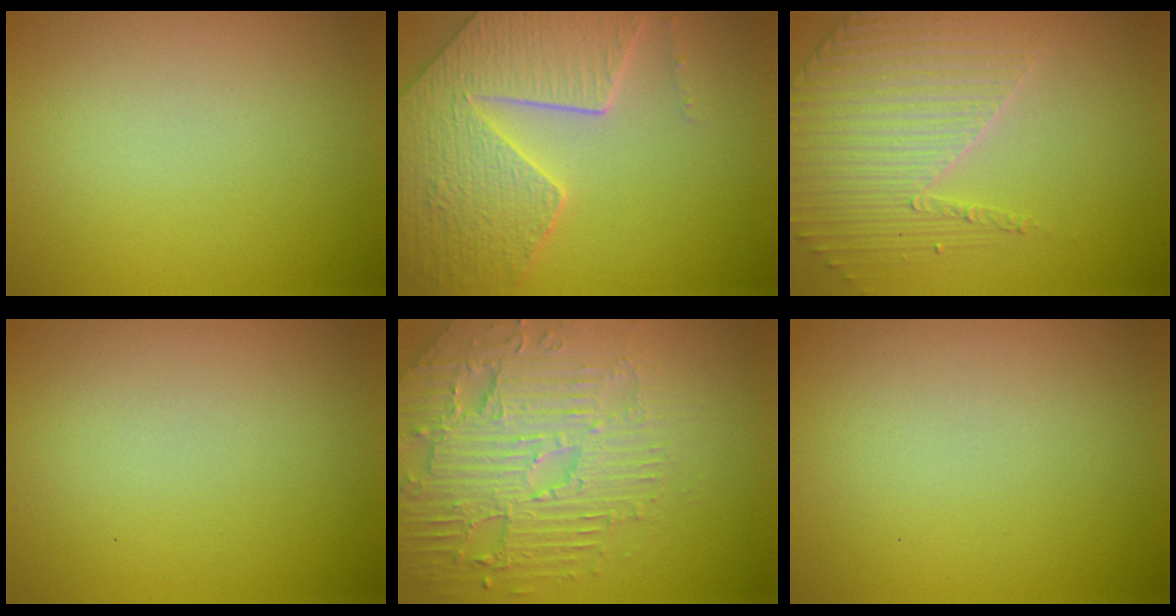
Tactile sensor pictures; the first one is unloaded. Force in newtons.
{"total": 8.5, "press": 6.1, "slide": 5.9}
{"total": 3.7, "press": 3.7, "slide": 0.7}
{"total": 0.0}
{"total": 7.1, "press": 5.4, "slide": 4.6}
{"total": 0.0}